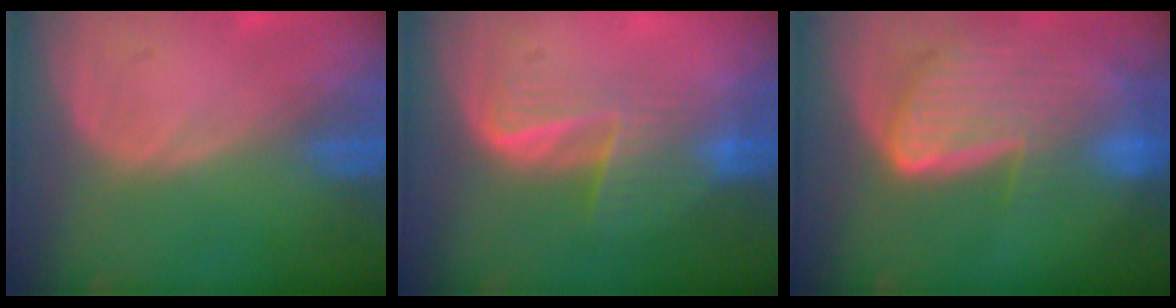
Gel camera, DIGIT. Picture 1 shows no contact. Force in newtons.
{"total": 6.0, "press": 5.6, "slide": 2.1}
{"total": 9.4, "press": 8.1, "slide": 4.8}